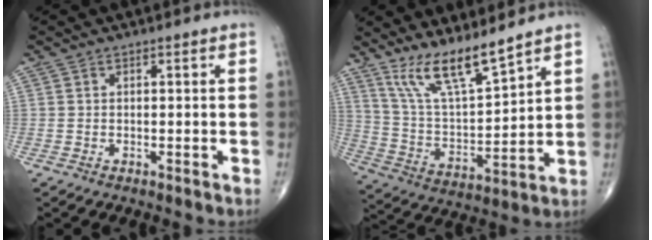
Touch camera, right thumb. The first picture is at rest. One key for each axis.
{"total": 12.2, "fx": 9.7, "fy": 2.1, "fz": 7.2, "tx": -0.125, "ty": -0.064, "tz": 0.196}